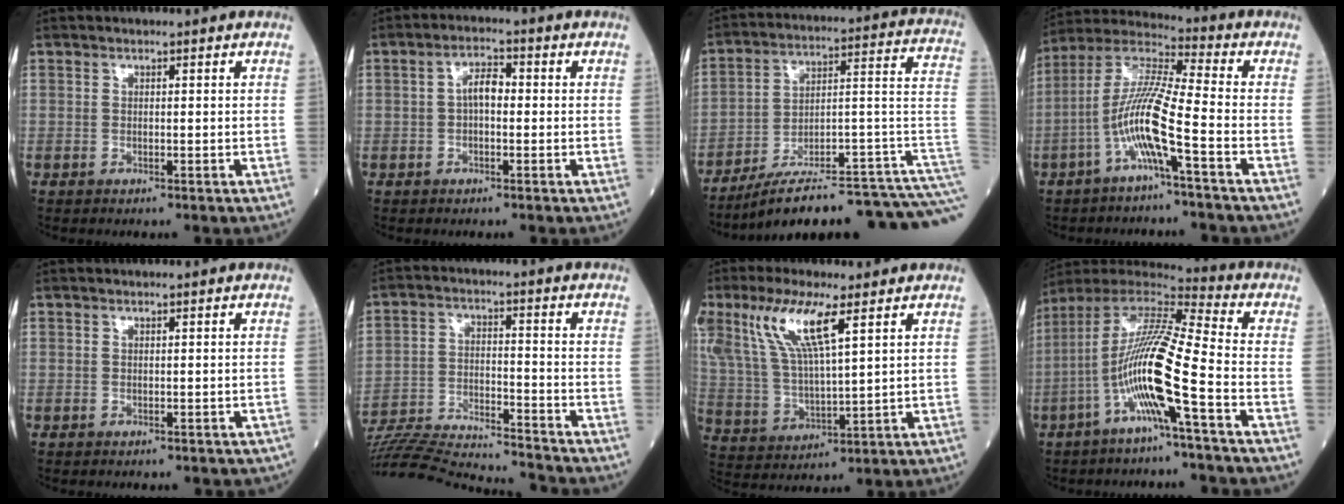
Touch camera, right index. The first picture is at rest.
{"total": 3.4, "force": [-0.1, 1.5, 3.1], "torque": [-0.052, 0.014, -0.005]}
{"total": 26.8, "force": [-20.2, 0.2, 17.7], "torque": [-0.132, 0.023, -0.287]}
{"total": 10.9, "force": [-4.0, -0.1, 10.1], "torque": [-0.211, 0.011, -0.086]}
{"total": 3.0, "force": [-2.5, 1.2, 1.1], "torque": [-0.015, -0.004, -0.025]}
{"total": 19.8, "force": [-19.1, 0.7, 5.4], "torque": [-0.118, -0.011, -0.297]}
{"total": 13.0, "force": [6.7, 2.4, 10.8], "torque": [-0.247, 0.007, 0.132]}
{"total": 14.6, "force": [-5.0, -0.2, 13.7], "torque": [-0.275, 0.006, -0.106]}